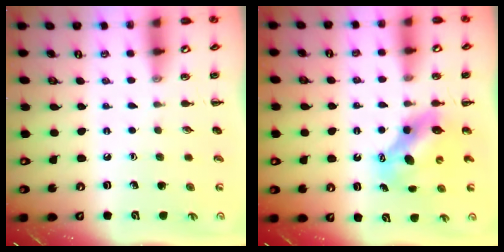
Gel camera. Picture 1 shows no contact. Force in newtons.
{"total": 7.1, "press": 7.0, "slide": 1.2}